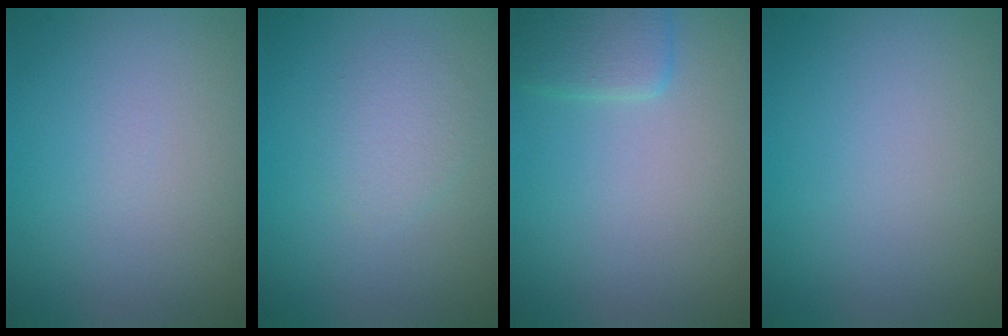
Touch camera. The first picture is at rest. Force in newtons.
{"total": 1.7, "press": 1.7, "slide": 0.0}
{"total": 2.3, "press": 2.3, "slide": 0.2}
{"total": 0.0}